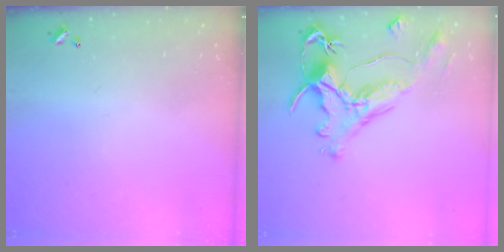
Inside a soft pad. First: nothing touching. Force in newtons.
{"total": 1.5, "press": 0.7, "slide": 1.3}